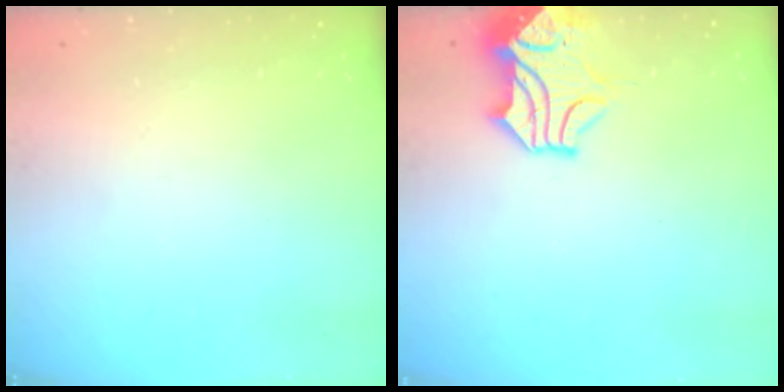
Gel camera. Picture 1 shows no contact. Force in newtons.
{"total": 1.0, "press": 0.2, "slide": 1.0}